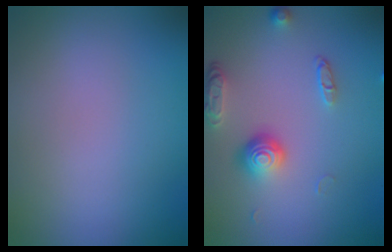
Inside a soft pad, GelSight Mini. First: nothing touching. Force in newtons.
{"total": 3.7, "press": 2.8, "slide": 2.5}